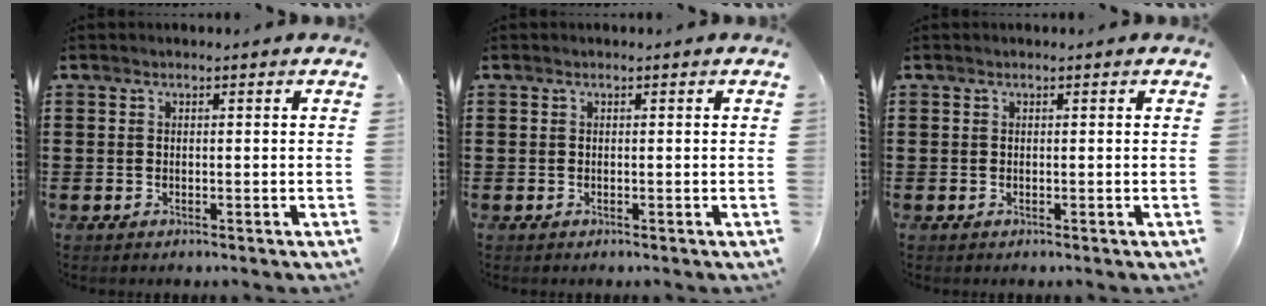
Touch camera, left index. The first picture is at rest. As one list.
[{"total": 0.0}, {"total": 0.0}]